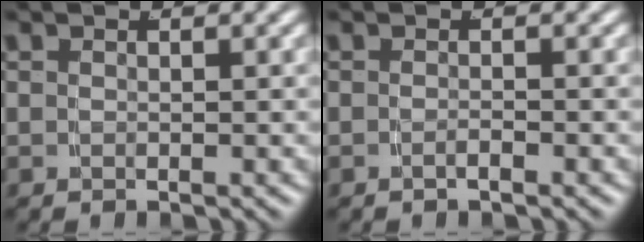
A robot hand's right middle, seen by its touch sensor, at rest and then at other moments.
{"total": 1.0, "force": [-0.5, -0.8, -0.1], "torque": [0.009, 0.006, -0.015]}